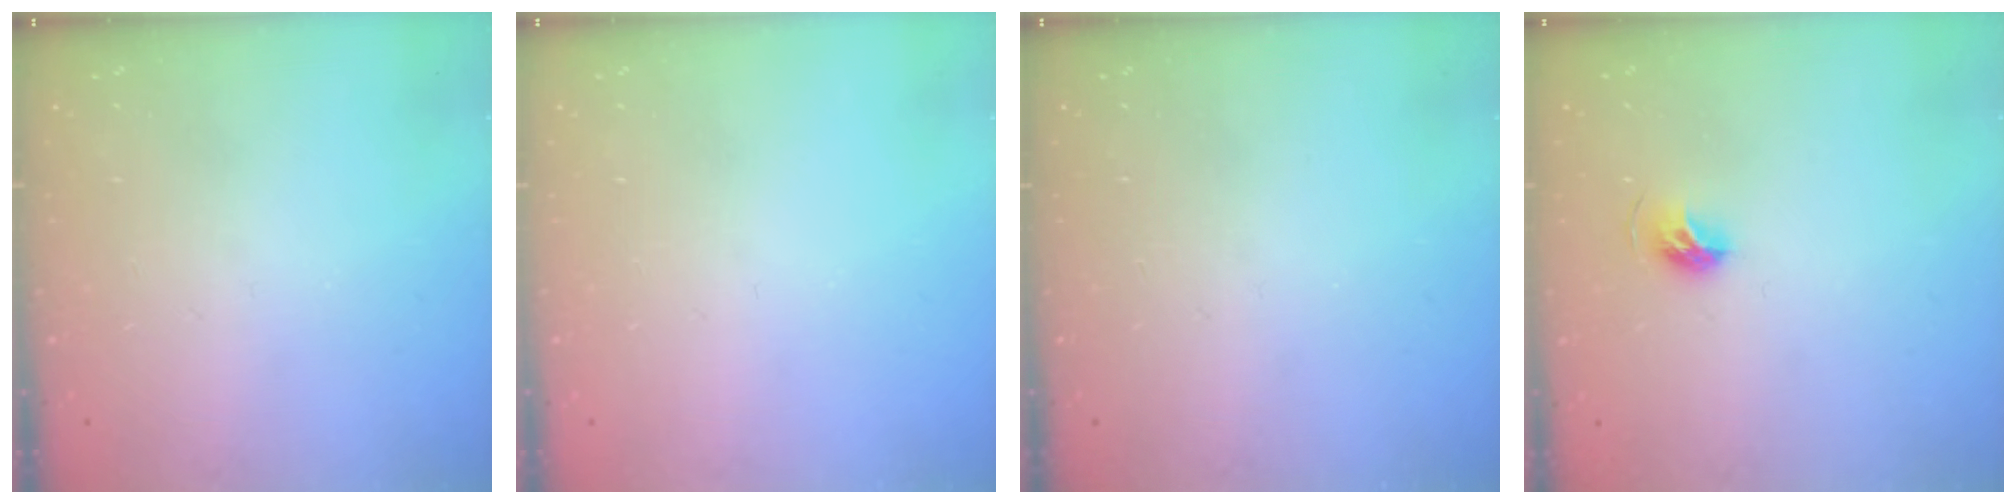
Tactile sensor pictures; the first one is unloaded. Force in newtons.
{"total": 0.0}
{"total": 0.0}
{"total": 6.2, "press": 6.1, "slide": 1.2}